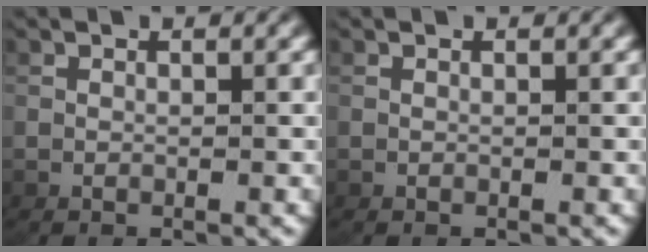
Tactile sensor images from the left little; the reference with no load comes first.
{"total": 0.0}